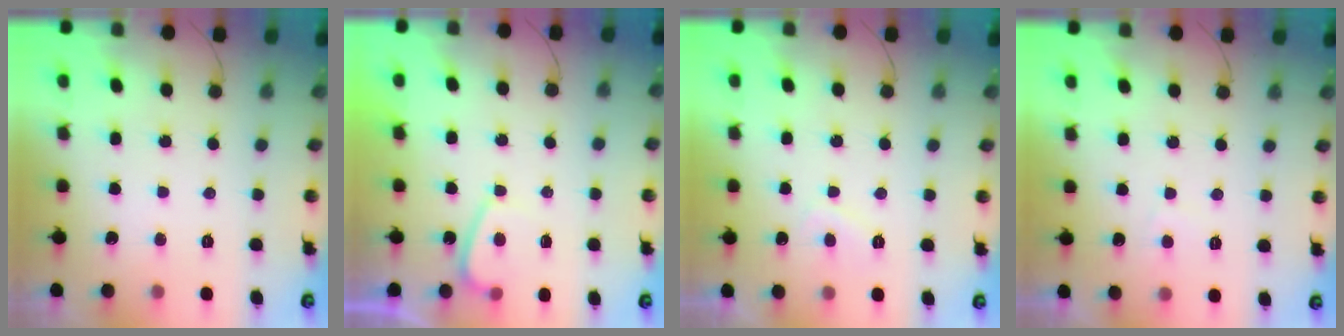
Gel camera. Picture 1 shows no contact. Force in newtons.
{"total": 1.9, "press": 1.7, "slide": 0.7}
{"total": 1.5, "press": 1.4, "slide": 0.7}
{"total": 0.5, "press": 0.2, "slide": 0.5}